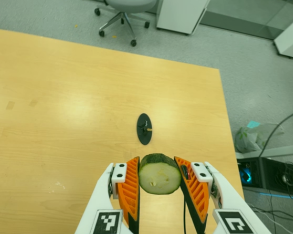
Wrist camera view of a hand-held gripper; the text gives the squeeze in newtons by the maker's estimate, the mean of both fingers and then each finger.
{"total": 11.0, "left": 9.9, "right": 12.2}